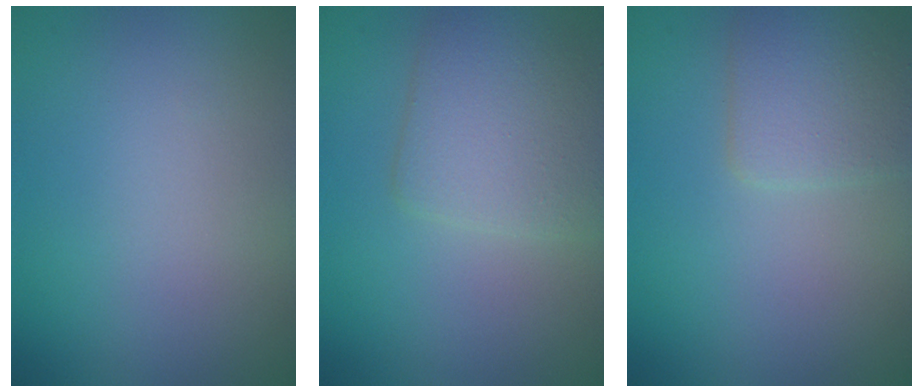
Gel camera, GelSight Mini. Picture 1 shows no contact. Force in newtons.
{"total": 4.1, "press": 4.1, "slide": 0.1}
{"total": 2.9, "press": 2.9, "slide": 0.0}